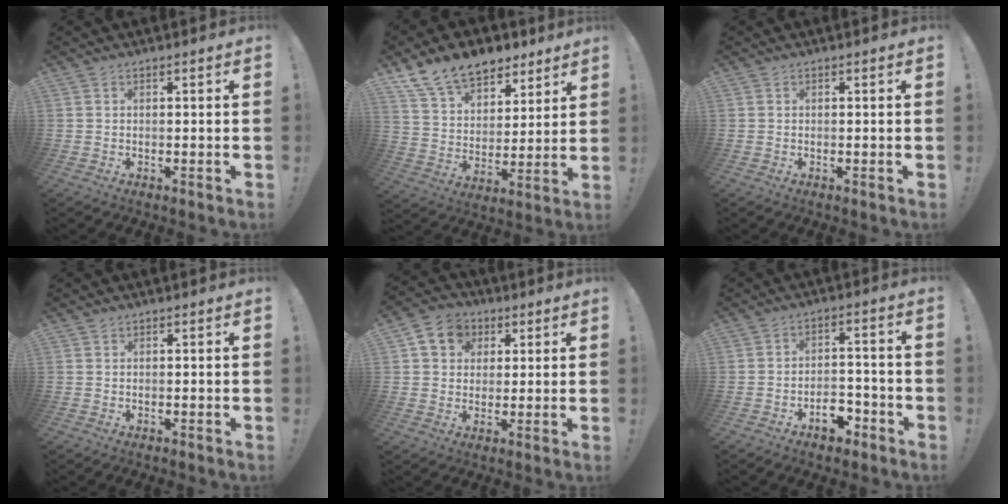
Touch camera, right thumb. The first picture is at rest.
{"total": 15.1, "force": [11.1, 8.7, 5.3], "torque": [-0.095, -0.072, 0.210]}
{"total": 0.0}
{"total": 0.5, "force": [0.5, 0.3, 0.0], "torque": [0.006, -0.003, 0.008]}
{"total": 9.3, "force": [3.3, 7.9, 3.6], "torque": [-0.050, -0.007, 0.068]}
{"total": 7.4, "force": [-4.4, 4.5, 3.8], "torque": [-0.038, 0.041, -0.072]}